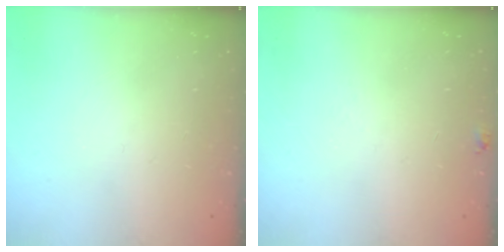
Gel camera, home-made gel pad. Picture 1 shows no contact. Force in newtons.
{"total": 4.9, "press": 4.9, "slide": 0.4}